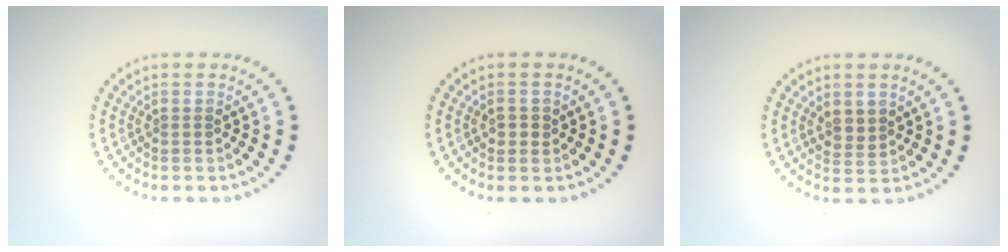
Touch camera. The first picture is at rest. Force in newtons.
{"total": 1.0, "press": 1.0, "slide": 0.1}
{"total": 1.5, "press": 1.4, "slide": 0.7}